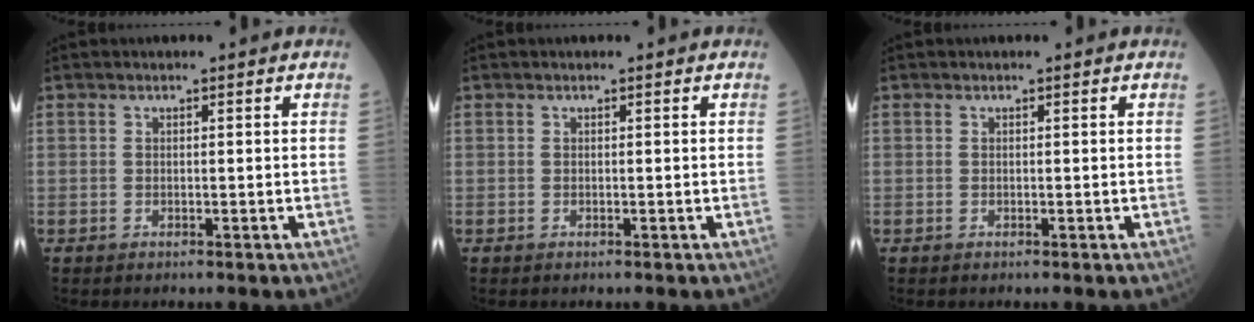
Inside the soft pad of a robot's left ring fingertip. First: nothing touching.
{"total": 0.0}
{"total": 0.0}